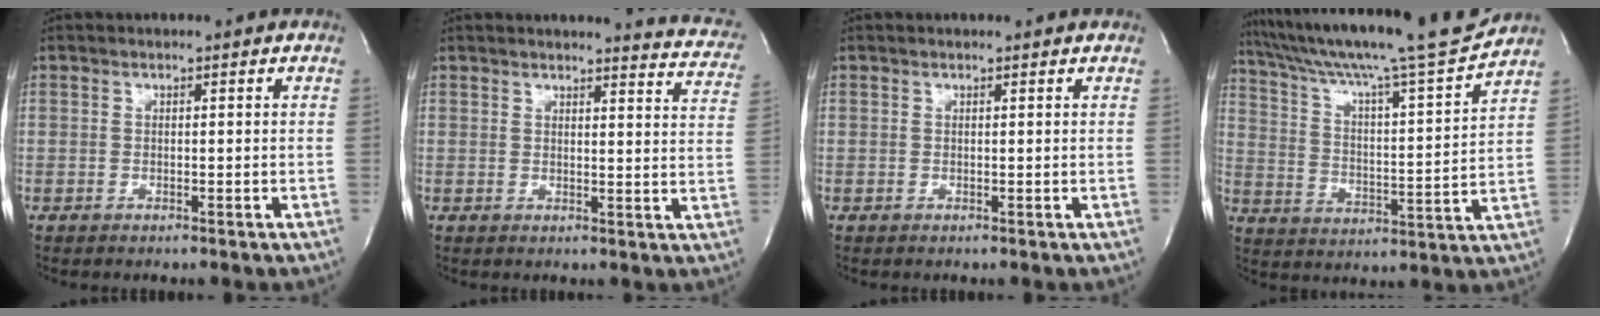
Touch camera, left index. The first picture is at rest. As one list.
[{"total": 10.1, "force": [9.6, 1.4, 2.7], "torque": [-0.009, -0.057, 0.073]}, {"total": 0.5, "force": [0.5, 0.0, 0.2], "torque": [-0.008, 0.007, 0.004]}, {"total": 19.4, "force": [17.2, -1.5, 8.7], "torque": [-0.152, -0.033, 0.263]}]